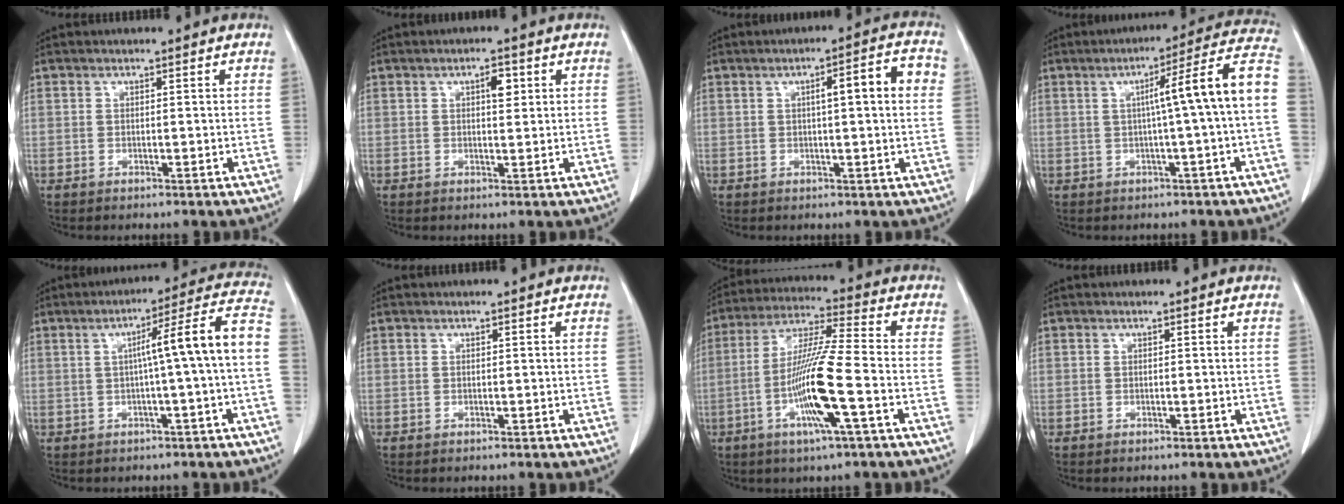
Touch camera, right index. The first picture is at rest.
{"total": 2.5, "force": [0.9, 1.0, 2.1], "torque": [-0.034, 0.000, 0.014]}
{"total": 6.8, "force": [1.3, 0.6, 6.6], "torque": [-0.093, 0.019, 0.012]}
{"total": 11.0, "force": [-0.1, -1.3, 10.9], "torque": [-0.144, 0.027, -0.006]}
{"total": 10.3, "force": [-0.5, -1.3, 10.2], "torque": [-0.140, 0.024, -0.009]}
{"total": 0.0}
{"total": 12.6, "force": [-3.8, -0.2, 12.0], "torque": [-0.237, -0.007, -0.077]}
{"total": 0.0}